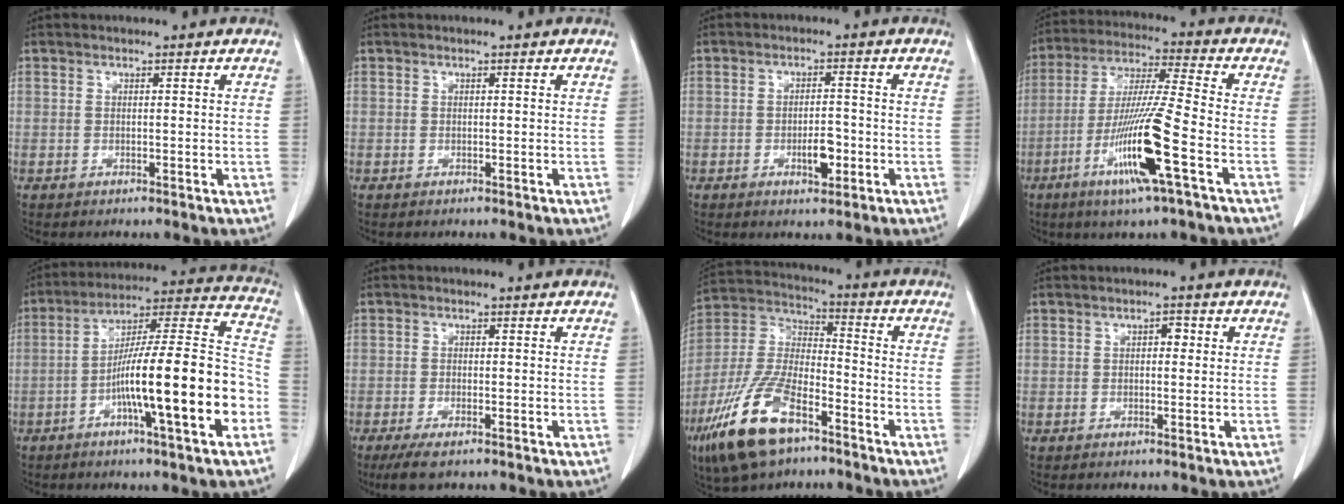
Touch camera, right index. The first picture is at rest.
{"total": 0.0}
{"total": 3.9, "force": [-1.4, 1.4, 3.4], "torque": [-0.055, 0.002, -0.019]}
{"total": 14.2, "force": [-5.7, -0.7, 13.0], "torque": [-0.261, -0.020, -0.110]}
{"total": 19.7, "force": [-6.2, 1.0, 18.7], "torque": [-0.274, 0.013, -0.102]}
{"total": 3.9, "force": [-2.7, 0.8, 2.7], "torque": [-0.055, -0.009, -0.043]}
{"total": 16.1, "force": [-9.5, 6.0, 11.5], "torque": [-0.251, -0.012, -0.177]}
{"total": 1.7, "force": [0.4, 1.0, 1.3], "torque": [-0.017, 0.007, 0.004]}